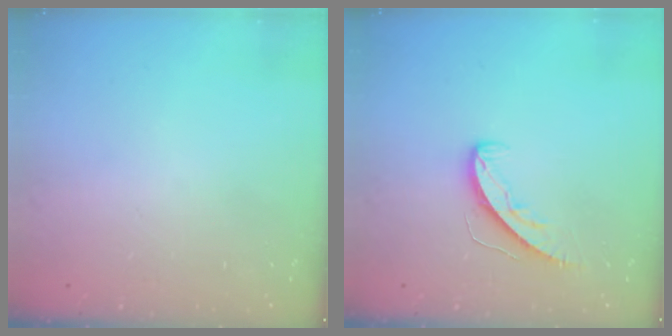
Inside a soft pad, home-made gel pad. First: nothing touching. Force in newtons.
{"total": 6.8, "press": 6.8, "slide": 0.5}